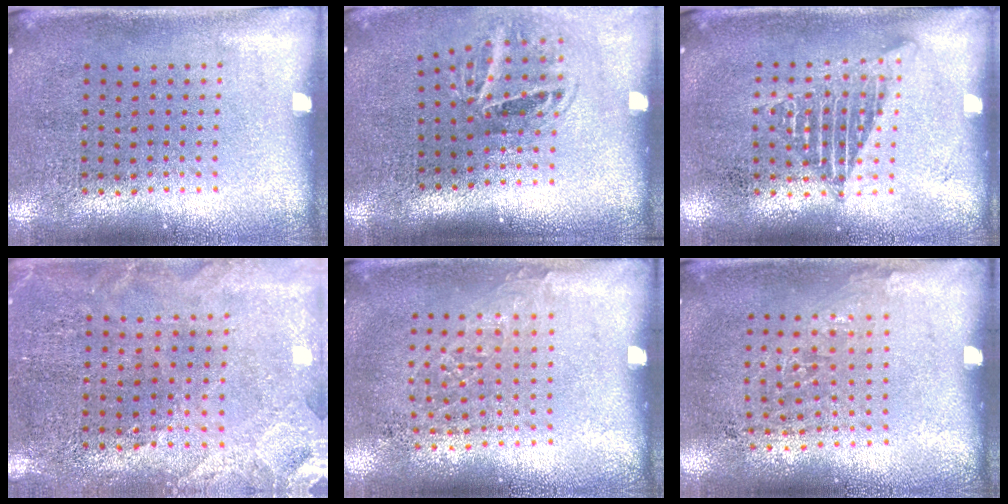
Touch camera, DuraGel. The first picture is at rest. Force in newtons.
{"total": 1.9, "press": 1.2, "slide": 1.5}
{"total": 1.2, "press": 1.2, "slide": 0.0}
{"total": 0.5, "press": 0.5, "slide": 0.2}
{"total": 0.9, "press": 0.8, "slide": 0.4}
{"total": 1.0, "press": 0.8, "slide": 0.6}